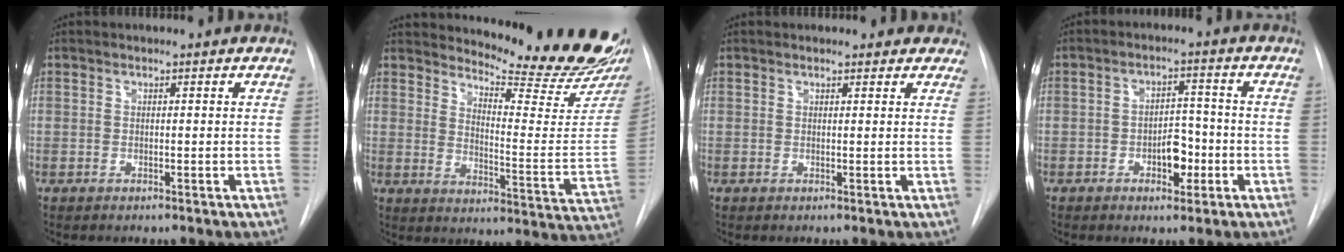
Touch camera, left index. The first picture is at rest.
{"total": 20.9, "force": [19.7, 1.8, 6.9], "torque": [-0.097, -0.124, 0.236]}
{"total": 5.7, "force": [5.1, 2.2, 1.4], "torque": [0.002, 0.008, 0.042]}
{"total": 4.9, "force": [-1.8, 2.7, 3.6], "torque": [-0.048, 0.009, -0.025]}